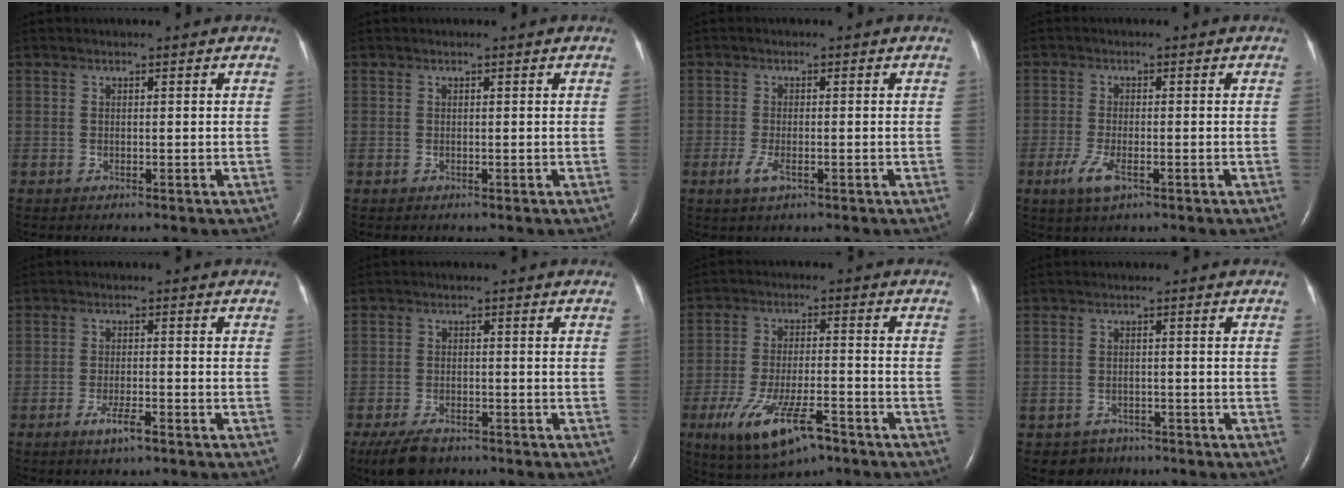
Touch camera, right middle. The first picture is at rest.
{"total": 0.0}
{"total": 2.6, "force": [-1.1, 0.8, 2.2], "torque": [-0.054, -0.005, -0.022]}
{"total": 4.0, "force": [-1.9, 1.1, 3.3], "torque": [-0.079, -0.007, -0.035]}
{"total": 3.4, "force": [-2.1, 0.4, 2.6], "torque": [-0.050, -0.003, -0.039]}
{"total": 6.3, "force": [-4.7, 2.6, 3.3], "torque": [-0.066, -0.009, -0.080]}
{"total": 11.6, "force": [-6.6, 3.2, 9.0], "torque": [-0.173, -0.016, -0.107]}
{"total": 3.1, "force": [-2.1, 2.2, -0.3], "torque": [-0.001, 0.008, -0.030]}